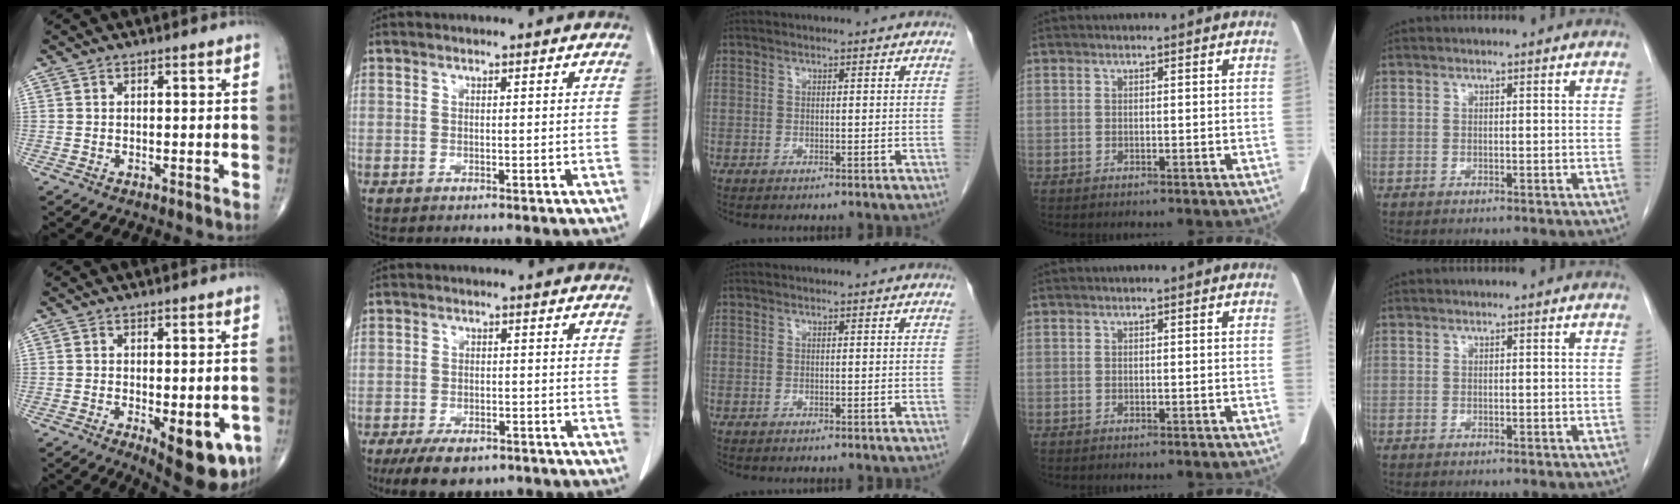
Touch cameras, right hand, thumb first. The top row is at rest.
{"thumb": {"total": 11.7, "force": [-4.0, 4.8, 10.0], "torque": [-0.115, -0.009, -0.043]}, "index": {"total": 7.6, "force": [-5.5, 3.6, 3.8], "torque": [-0.060, -0.002, -0.086]}}